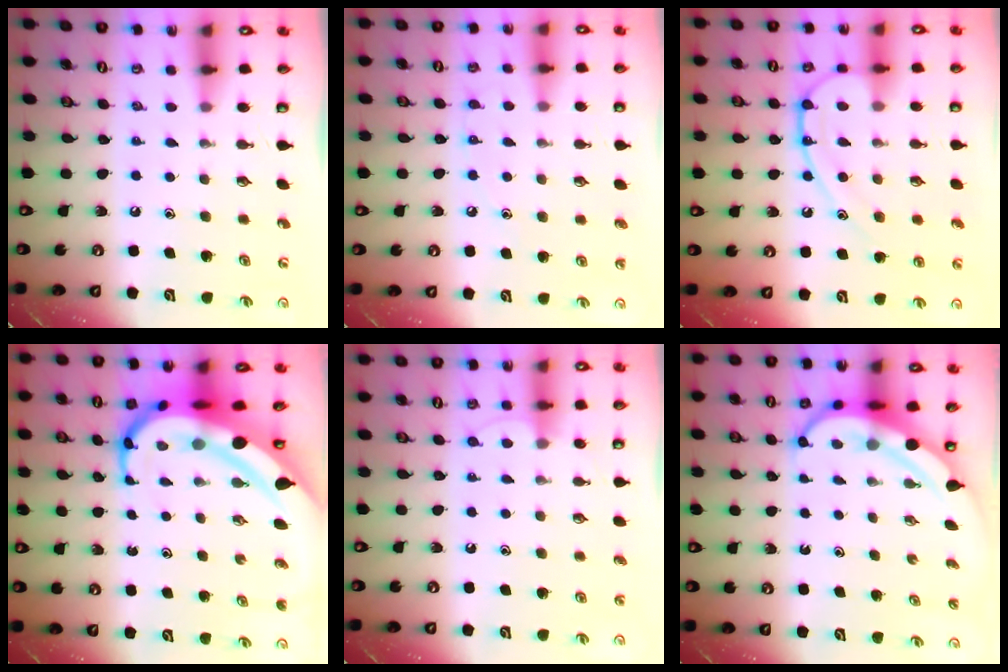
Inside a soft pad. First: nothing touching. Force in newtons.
{"total": 5.1, "press": 5.1, "slide": 0.4}
{"total": 12.0, "press": 12.0, "slide": 0.7}
{"total": 11.9, "press": 11.8, "slide": 1.5}
{"total": 4.9, "press": 4.8, "slide": 0.5}
{"total": 6.8, "press": 6.8, "slide": 0.8}